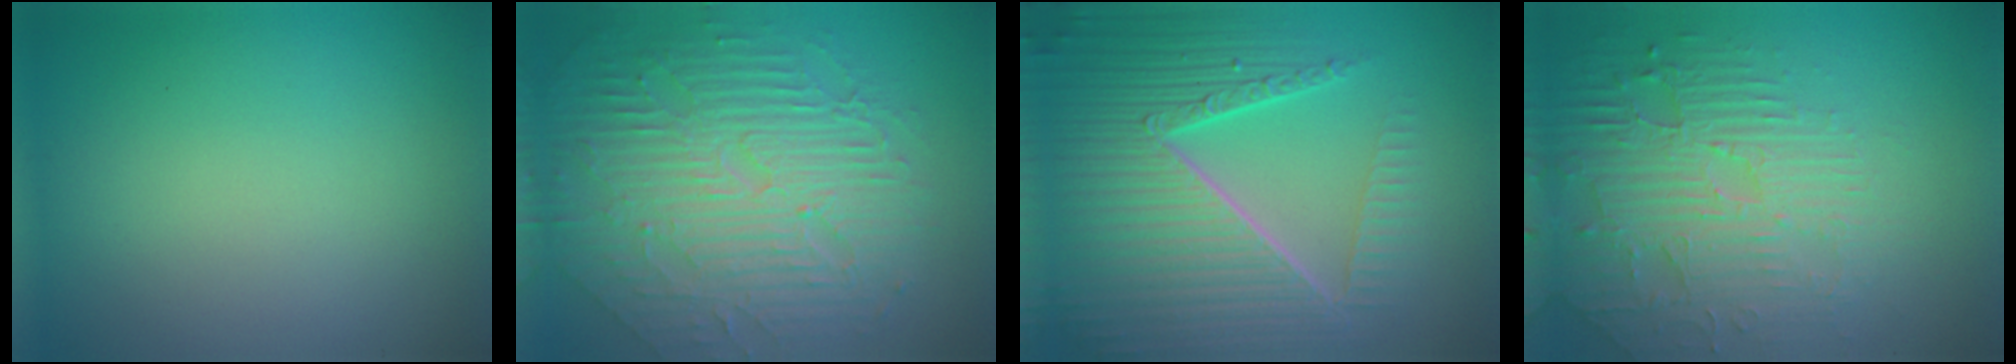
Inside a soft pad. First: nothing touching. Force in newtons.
{"total": 9.5, "press": 6.2, "slide": 7.2}
{"total": 10.3, "press": 6.7, "slide": 7.8}
{"total": 4.4, "press": 4.2, "slide": 1.4}